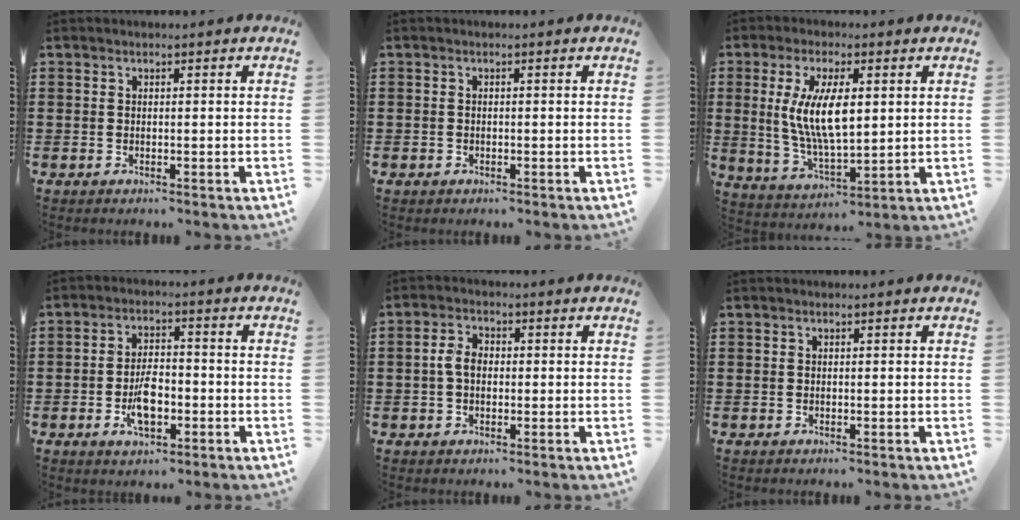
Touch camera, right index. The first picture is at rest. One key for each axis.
{"total": 0.6, "fx": -0.6, "fy": 0.2, "fz": 0.0, "tx": -0.001, "ty": 0.001, "tz": -0.013}
{"total": 9.7, "fx": 1.6, "fy": 3.8, "fz": 8.8, "tx": -0.183, "ty": 0.006, "tz": 0.026}
{"total": 6.0, "fx": -1.9, "fy": 2.8, "fz": 4.9, "tx": -0.096, "ty": 0.005, "tz": -0.034}
{"total": 3.4, "fx": -0.2, "fy": 2.2, "fz": 2.6, "tx": -0.066, "ty": 0.002, "tz": -0.010}
{"total": 0.0}